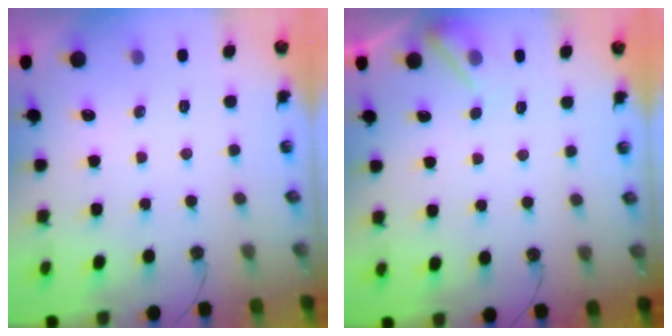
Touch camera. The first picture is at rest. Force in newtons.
{"total": 4.6, "press": 4.6, "slide": 0.7}